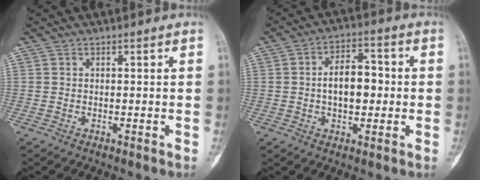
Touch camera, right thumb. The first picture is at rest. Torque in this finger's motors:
{"motor_torque": [1.16, 1.15, 0.34, -0.30, 0.27]}